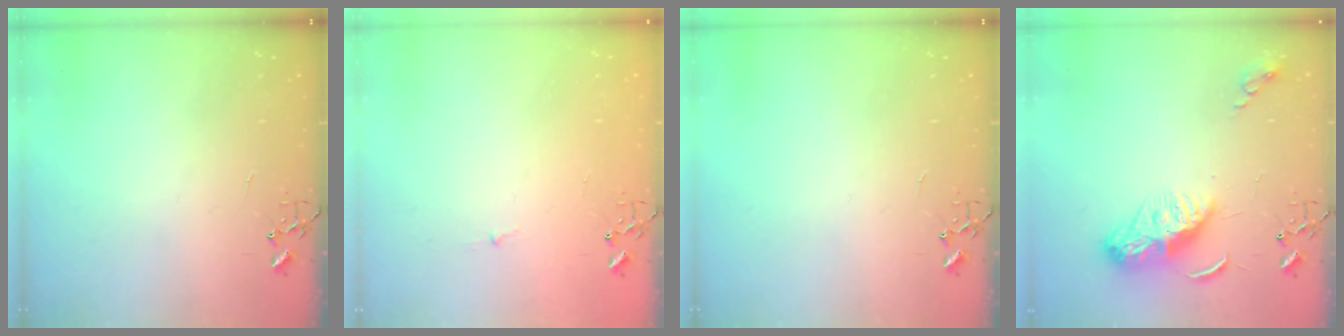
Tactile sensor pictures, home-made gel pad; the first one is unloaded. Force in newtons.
{"total": 2.7, "press": 2.7, "slide": 0.3}
{"total": 0.0}
{"total": 10.0, "press": 10.0, "slide": 0.9}